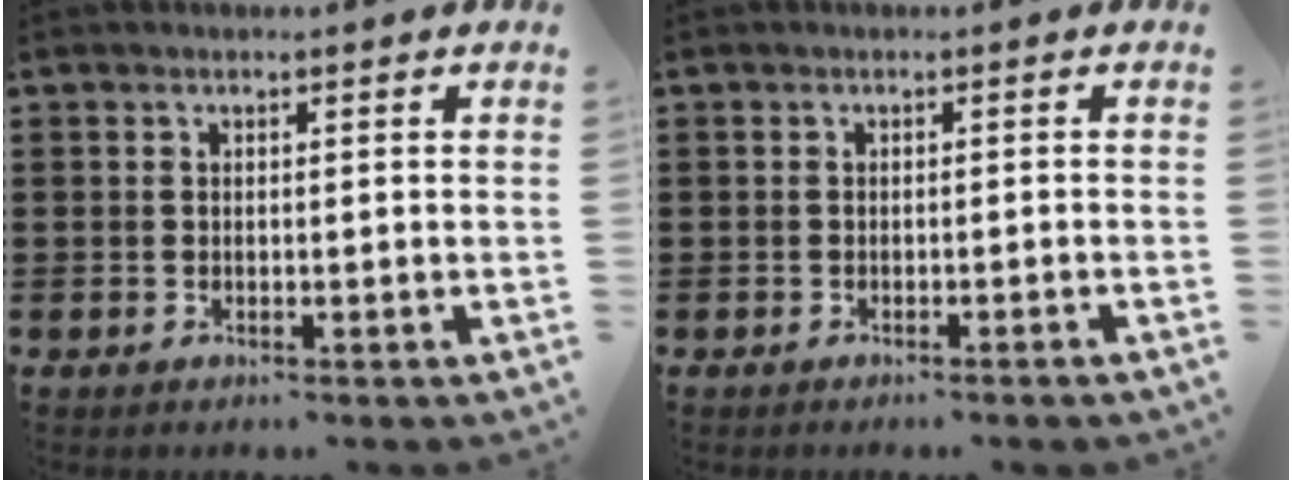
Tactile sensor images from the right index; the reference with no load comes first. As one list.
[{"total": 0.6, "force": [-0.6, -0.1, 0.2], "torque": [-0.005, -0.002, -0.011]}]